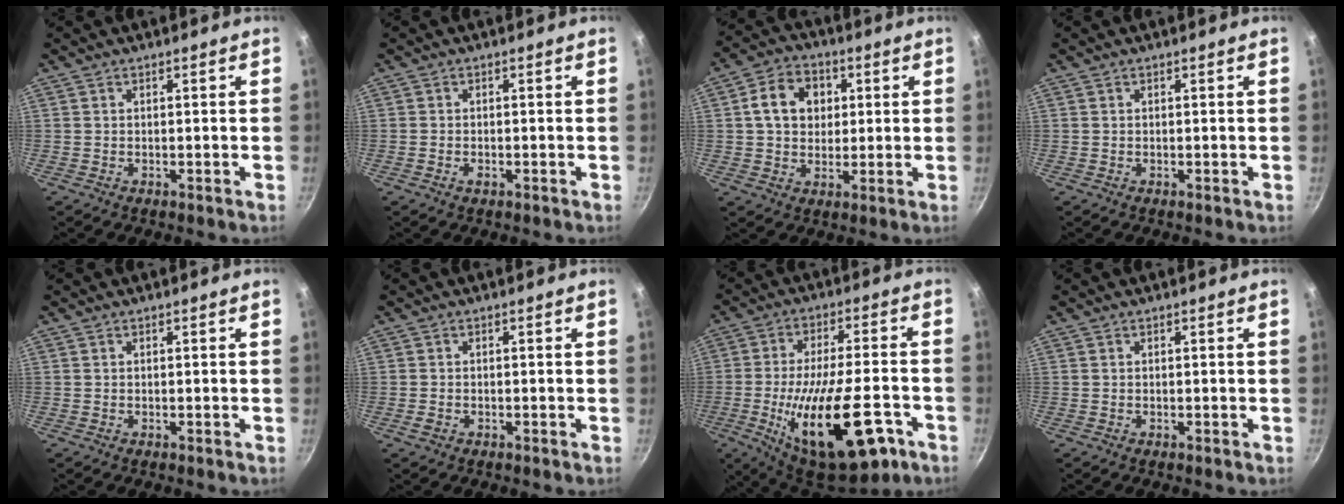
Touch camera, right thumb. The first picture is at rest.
{"total": 1.1, "force": [-0.6, 0.6, 0.7], "torque": [-0.017, 0.002, -0.014]}
{"total": 10.0, "force": [2.2, 8.0, 5.7], "torque": [-0.073, 0.010, 0.027]}
{"total": 0.0}
{"total": 0.0}
{"total": 1.3, "force": [-0.7, 0.9, 0.6], "torque": [-0.012, 0.004, -0.013]}
{"total": 23.1, "force": [-8.8, 8.9, 19.4], "torque": [-0.296, 0.017, -0.128]}
{"total": 0.0}